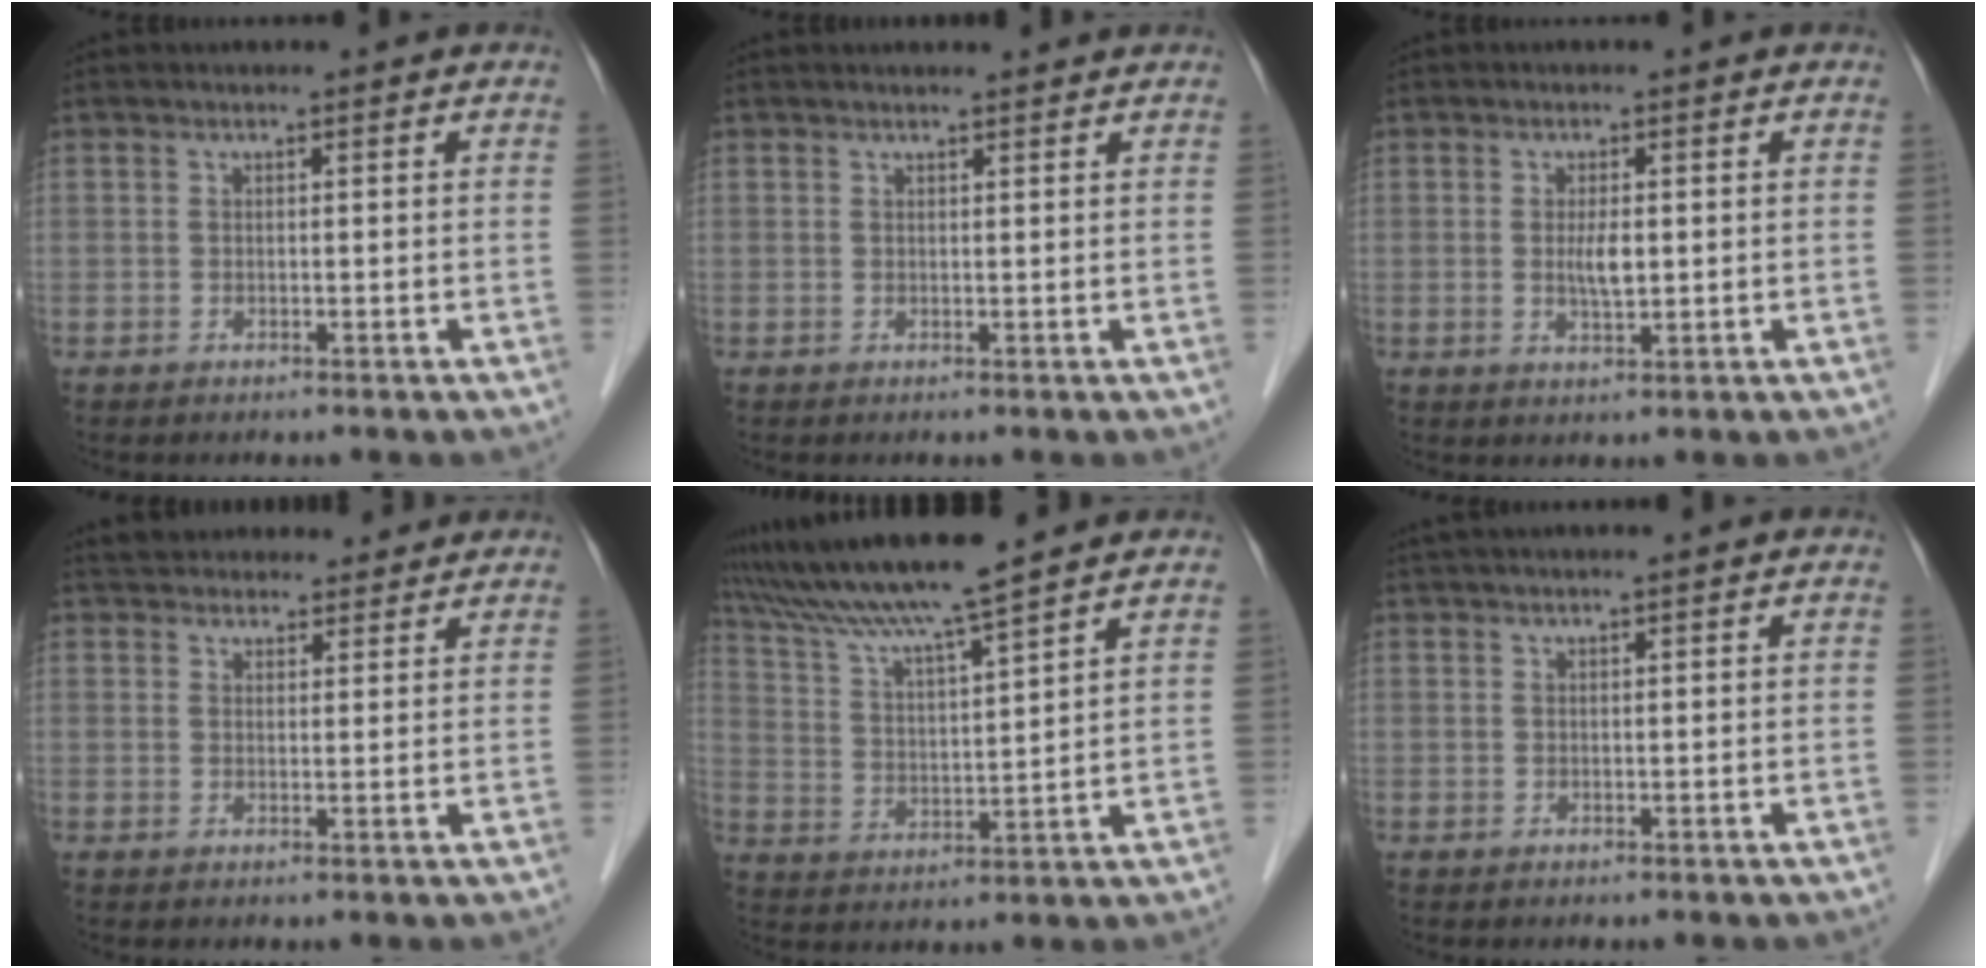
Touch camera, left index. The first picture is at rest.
{"total": 2.8, "force": [2.7, 0.1, 0.8], "torque": [-0.009, 0.011, 0.030]}
{"total": 2.9, "force": [0.1, 0.7, 2.8], "torque": [-0.054, -0.004, 0.004]}
{"total": 11.2, "force": [10.2, 3.6, 2.7], "torque": [-0.022, 0.030, 0.142]}
{"total": 12.9, "force": [11.3, -1.2, 6.2], "torque": [-0.120, 0.018, 0.201]}
{"total": 3.4, "force": [2.8, -0.1, 2.0], "torque": [-0.028, 0.034, 0.048]}